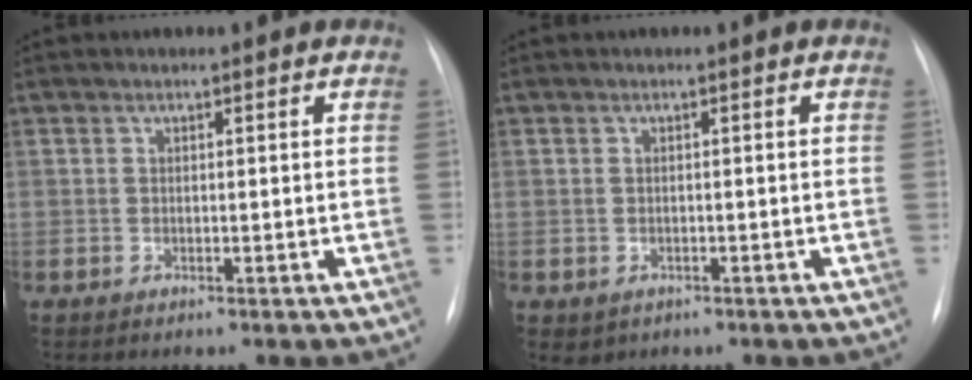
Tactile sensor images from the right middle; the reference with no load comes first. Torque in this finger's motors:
{"motor_torque": [0.35, -0.16, 0.02, 0.00]}